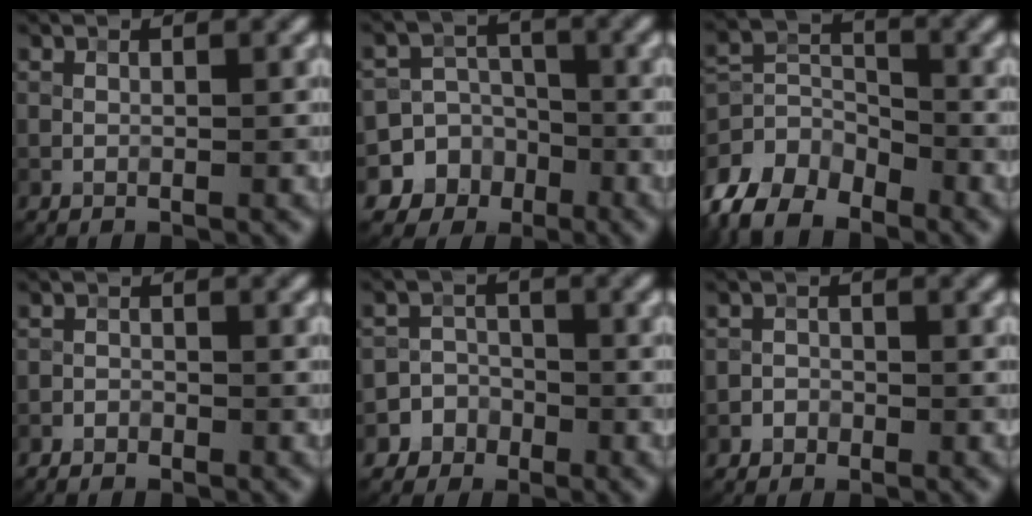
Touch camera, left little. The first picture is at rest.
{"total": 10.8, "force": [-4.8, 9.6, 0.9], "torque": [-0.037, -0.012, -0.088]}
{"total": 6.7, "force": [-5.0, 3.6, 2.7], "torque": [-0.057, -0.004, -0.108]}
{"total": 1.6, "force": [-1.3, 0.8, 0.2], "torque": [0.001, 0.007, -0.028]}
{"total": 4.6, "force": [-2.6, 3.8, -0.2], "torque": [0.039, -0.001, -0.061]}
{"total": 1.8, "force": [-1.1, 1.4, -0.1], "torque": [0.025, 0.008, -0.025]}